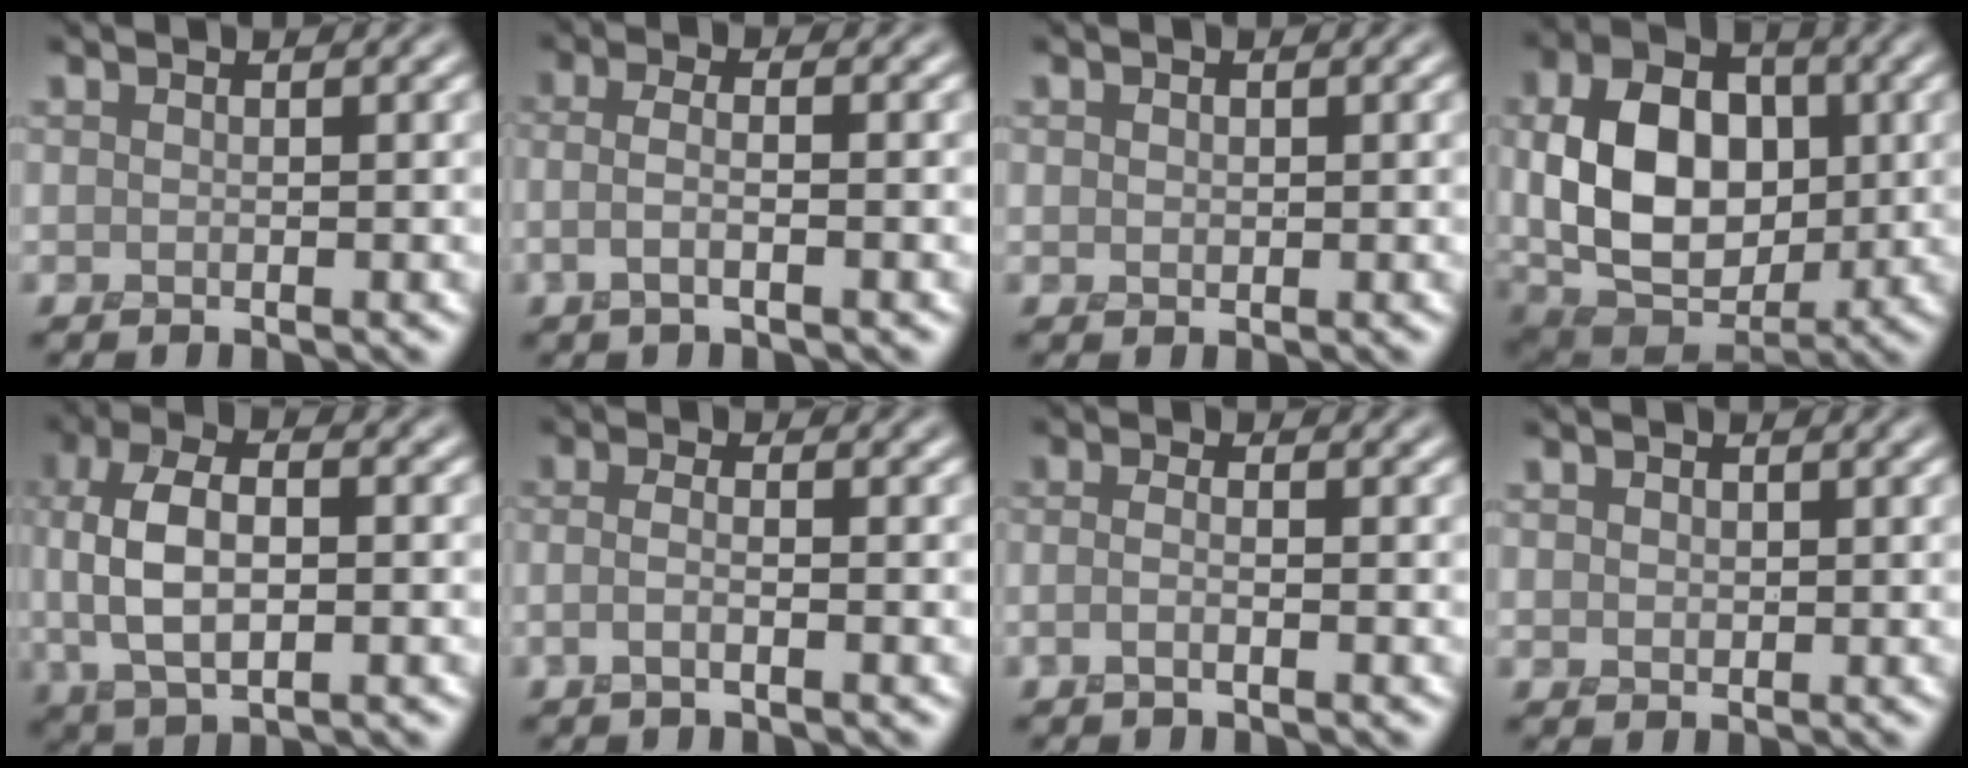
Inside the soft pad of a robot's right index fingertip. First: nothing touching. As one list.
[{"total": 1.9, "force": [-0.7, 0.4, 1.7], "torque": [-0.032, -0.012, -0.018]}, {"total": 0.8, "force": [0.2, 0.7, 0.3], "torque": [-0.008, -0.003, 0.006]}, {"total": 10.0, "force": [0.3, 7.0, 7.2], "torque": [-0.145, -0.006, 0.004]}, {"total": 6.4, "force": [0.0, 3.2, 5.6], "torque": [-0.112, 0.005, -0.005]}, {"total": 1.4, "force": [-1.0, 0.0, 1.0], "torque": [-0.019, -0.007, -0.022]}, {"total": 1.1, "force": [-1.0, 0.0, 0.5], "torque": [-0.013, -0.002, -0.022]}, {"total": 1.2, "force": [0.2, 1.0, 0.5], "torque": [-0.013, -0.004, 0.005]}]